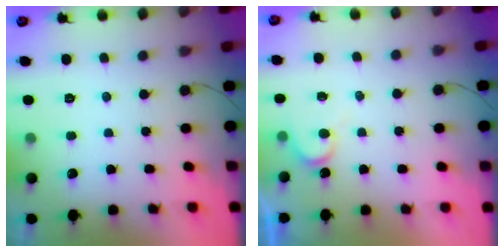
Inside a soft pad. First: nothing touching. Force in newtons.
{"total": 4.5, "press": 4.4, "slide": 0.4}